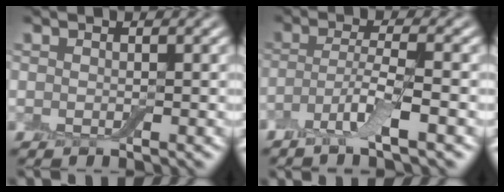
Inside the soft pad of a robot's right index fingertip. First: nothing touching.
{"total": 3.7, "force": [-2.1, 0.5, 3.0], "torque": [-0.060, 0.001, -0.049]}